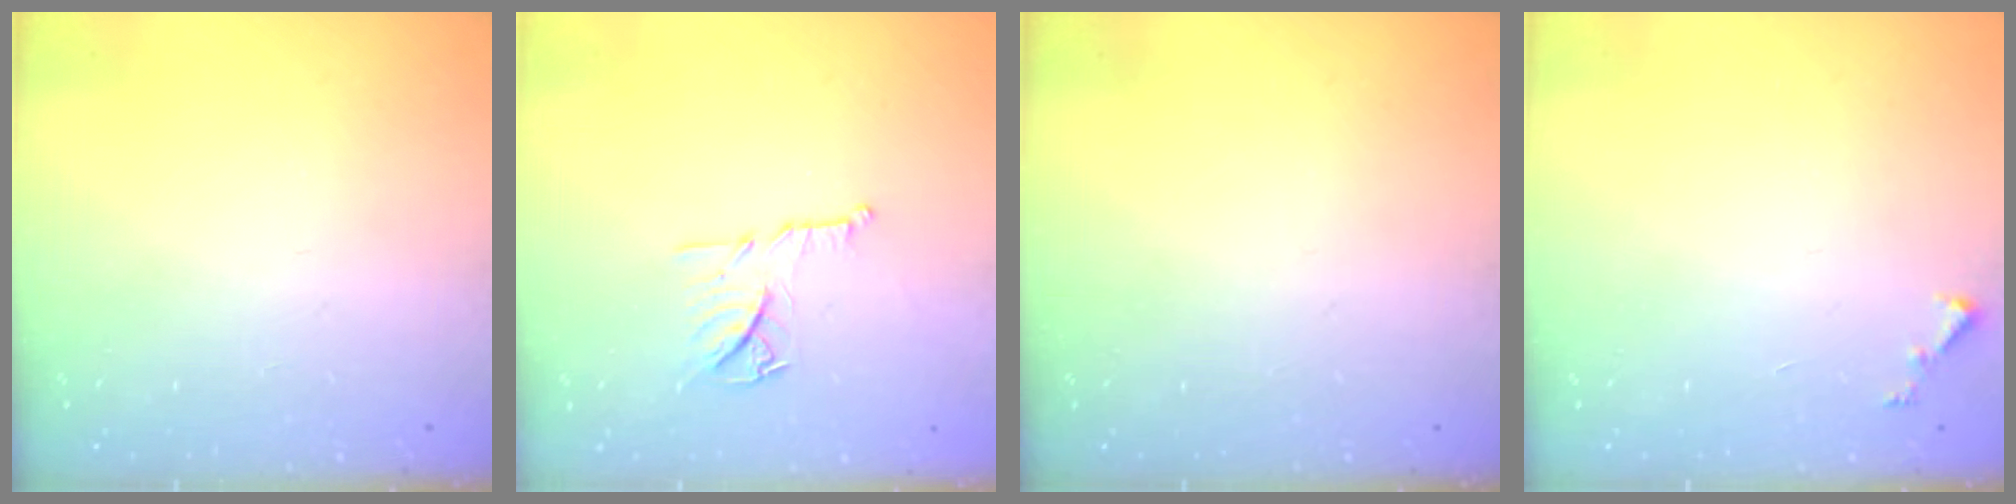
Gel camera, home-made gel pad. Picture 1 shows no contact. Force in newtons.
{"total": 11.0, "press": 11.0, "slide": 0.1}
{"total": 0.0}
{"total": 3.3, "press": 3.3, "slide": 0.3}